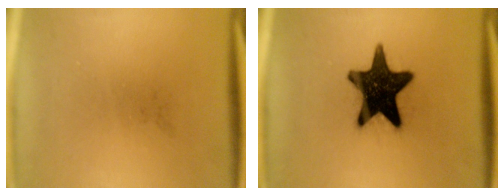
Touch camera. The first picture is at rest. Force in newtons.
{"total": 17.0}